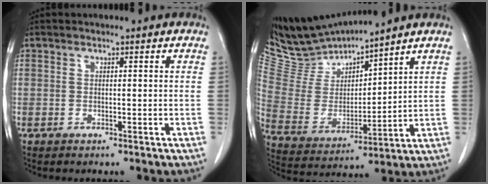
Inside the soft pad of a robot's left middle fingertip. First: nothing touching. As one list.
[{"total": 10.8, "force": [10.7, 0.4, 1.4], "torque": [-0.050, -0.003, 0.232]}]